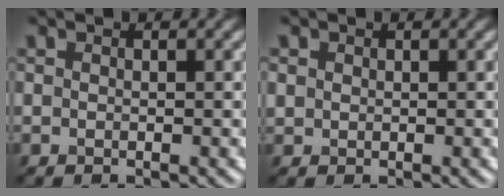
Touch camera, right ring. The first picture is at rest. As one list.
[{"total": 0.8, "force": [0.3, 0.7, 0.1], "torque": [0.002, -0.003, 0.008]}]